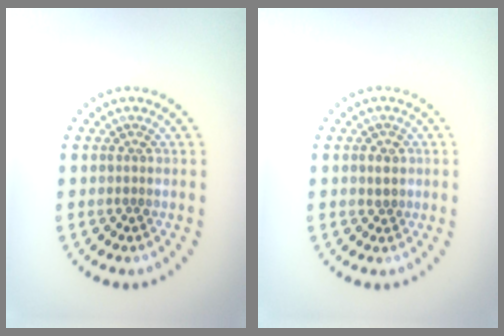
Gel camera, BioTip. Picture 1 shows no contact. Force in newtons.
{"total": 0.9, "press": 0.8, "slide": 0.3}